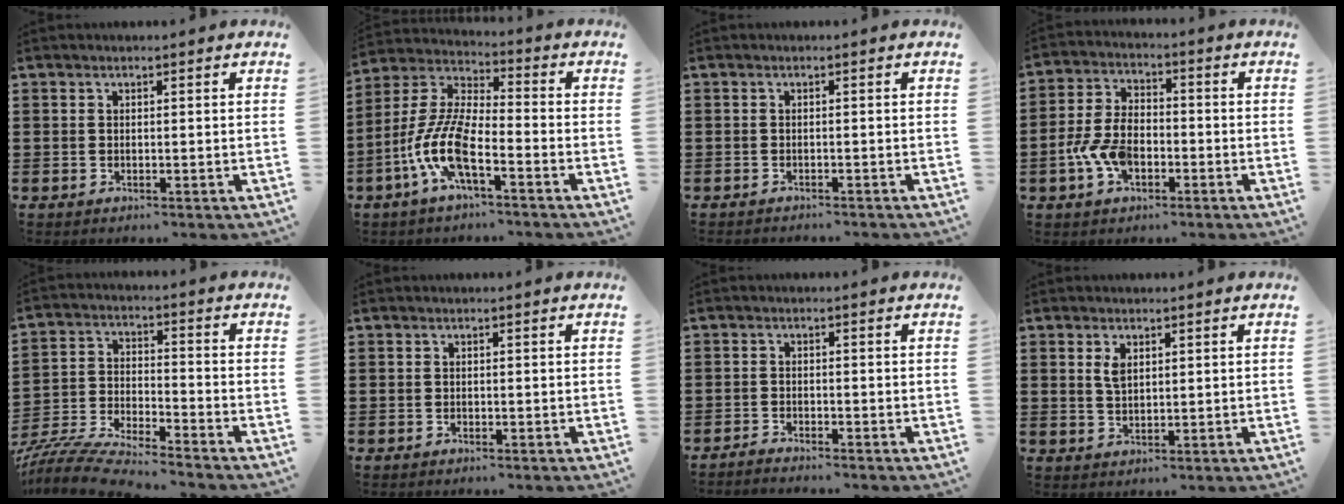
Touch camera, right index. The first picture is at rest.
{"total": 10.3, "force": [-4.9, 3.0, 8.6], "torque": [-0.212, -0.015, -0.101]}
{"total": 0.8, "force": [-0.8, 0.0, 0.0], "torque": [-0.002, 0.000, -0.016]}
{"total": 7.1, "force": [-2.6, 4.3, 5.1], "torque": [-0.127, 0.001, -0.053]}
{"total": 7.0, "force": [-6.8, 0.0, 1.9], "torque": [-0.056, -0.012, -0.139]}
{"total": 0.6, "force": [-0.4, 0.4, 0.1], "torque": [-0.002, 0.004, -0.009]}
{"total": 1.6, "force": [-1.6, -0.1, -0.1], "torque": [-0.004, 0.004, -0.033]}
{"total": 2.4, "force": [1.0, 1.2, 1.8], "torque": [-0.041, 0.003, 0.019]}